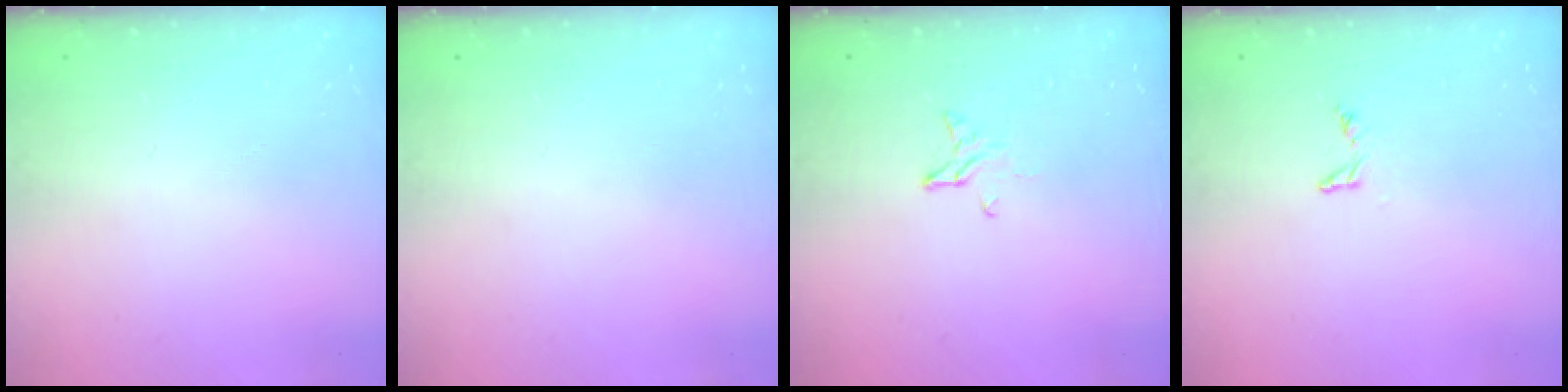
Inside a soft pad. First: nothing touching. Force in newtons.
{"total": 0.0}
{"total": 4.4, "press": 4.3, "slide": 0.4}
{"total": 3.8, "press": 3.7, "slide": 0.4}